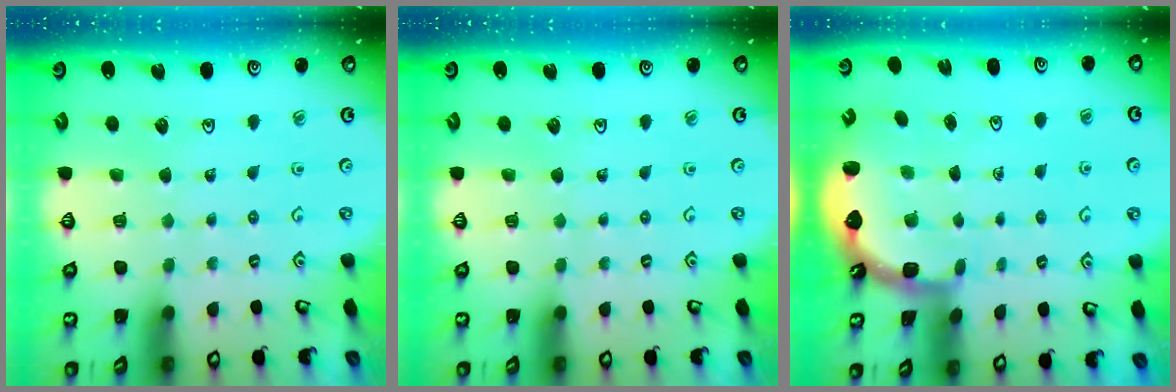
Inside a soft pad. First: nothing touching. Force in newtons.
{"total": 0.0}
{"total": 2.5, "press": 1.7, "slide": 1.8}